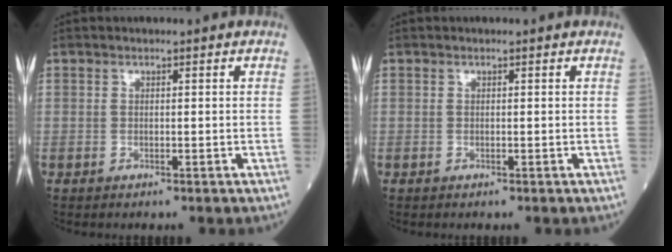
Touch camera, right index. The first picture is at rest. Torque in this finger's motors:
{"motor_torque": [0.00, 0.00, 0.00, 0.00]}